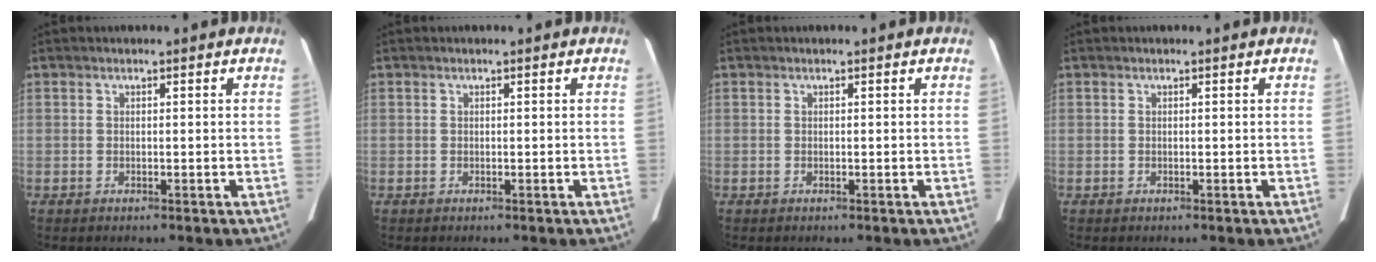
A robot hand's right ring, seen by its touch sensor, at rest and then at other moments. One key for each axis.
{"total": 0.0}
{"total": 0.0}
{"total": 0.0}